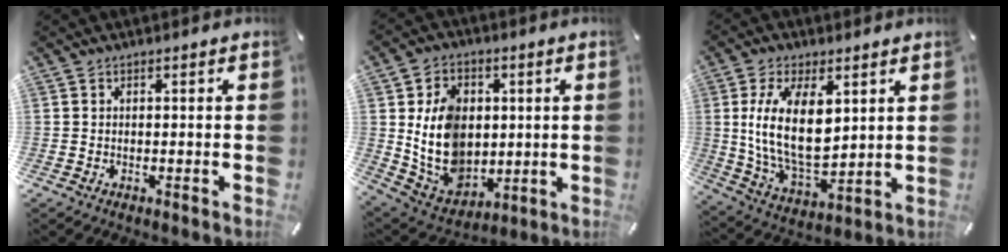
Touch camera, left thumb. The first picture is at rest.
{"total": 14.3, "force": [1.3, 12.0, 7.8], "torque": [-0.163, -0.007, 0.030]}
{"total": 15.4, "force": [3.8, 8.6, 12.2], "torque": [-0.260, -0.012, 0.067]}